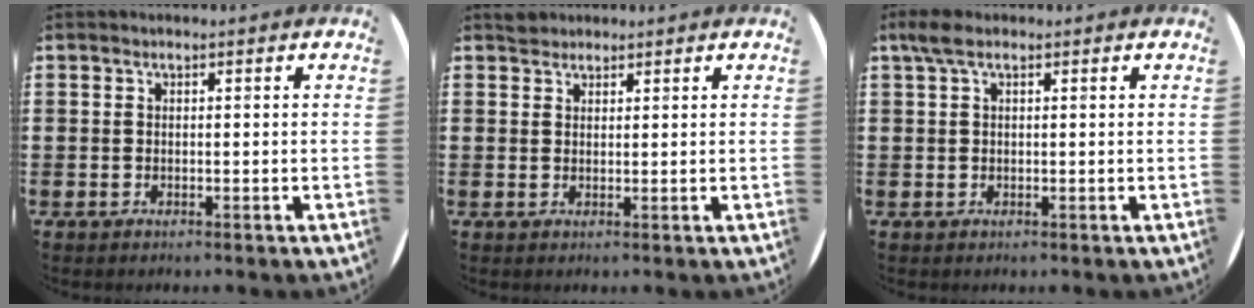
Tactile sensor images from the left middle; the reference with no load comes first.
{"total": 1.5, "force": [1.4, 0.5, -0.1], "torque": [0.007, 0.001, 0.026]}
{"total": 2.0, "force": [1.1, 0.7, 1.5], "torque": [-0.032, 0.007, 0.018]}